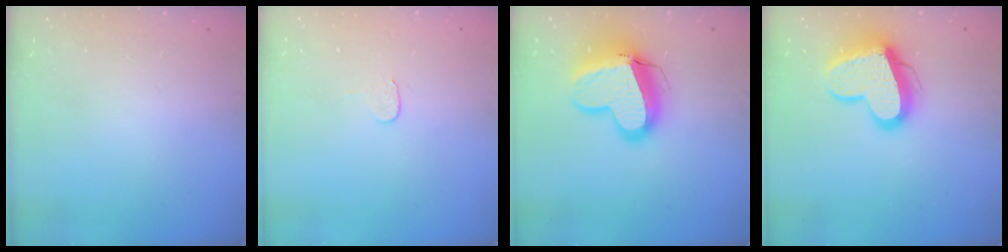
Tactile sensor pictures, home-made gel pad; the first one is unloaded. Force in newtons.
{"total": 3.8, "press": 3.8, "slide": 0.4}
{"total": 15.5, "press": 15.3, "slide": 2.2}
{"total": 15.0, "press": 14.9, "slide": 1.6}